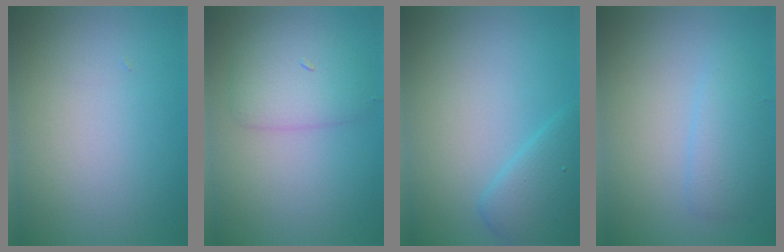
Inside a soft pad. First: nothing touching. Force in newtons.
{"total": 3.4, "press": 3.4, "slide": 0.2}
{"total": 3.5, "press": 3.5, "slide": 0.2}
{"total": 2.4, "press": 2.4, "slide": 0.1}